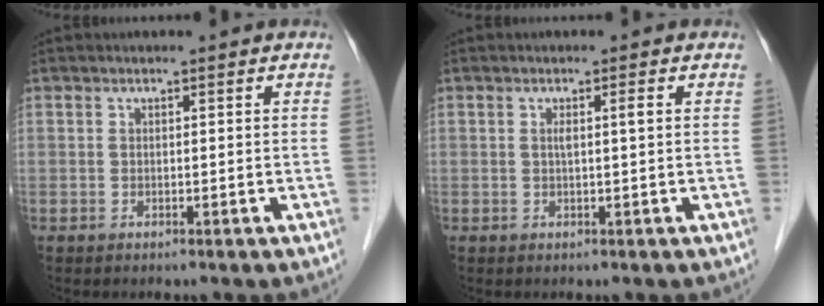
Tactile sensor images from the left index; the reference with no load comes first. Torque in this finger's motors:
{"motor_torque": [0.21, -0.19, 0.08, 0.04]}